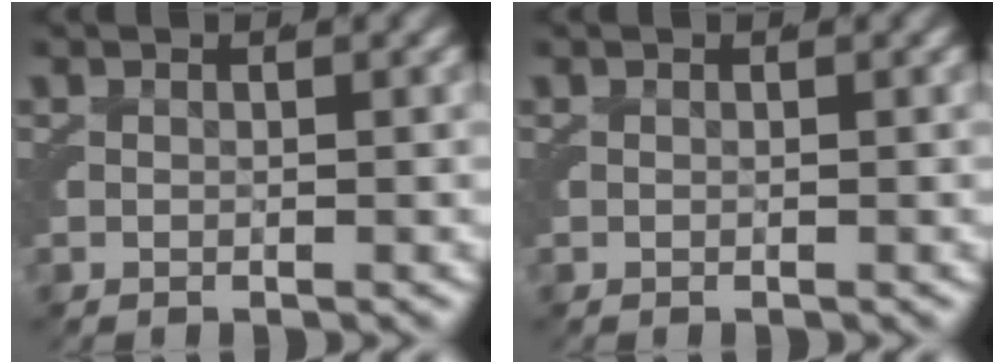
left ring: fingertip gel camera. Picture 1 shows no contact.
{"total": 0.0}